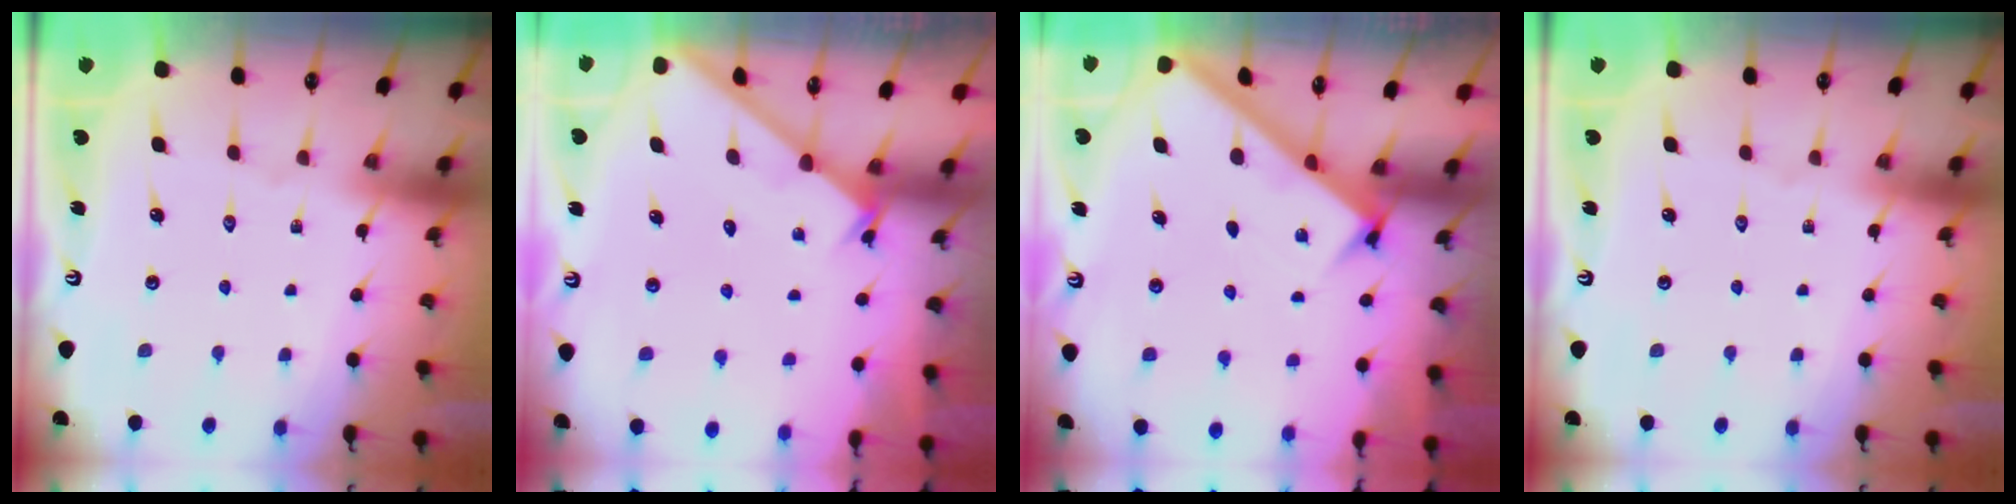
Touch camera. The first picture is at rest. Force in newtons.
{"total": 2.3, "press": 2.3, "slide": 0.2}
{"total": 2.5, "press": 2.5, "slide": 0.3}
{"total": 0.0}